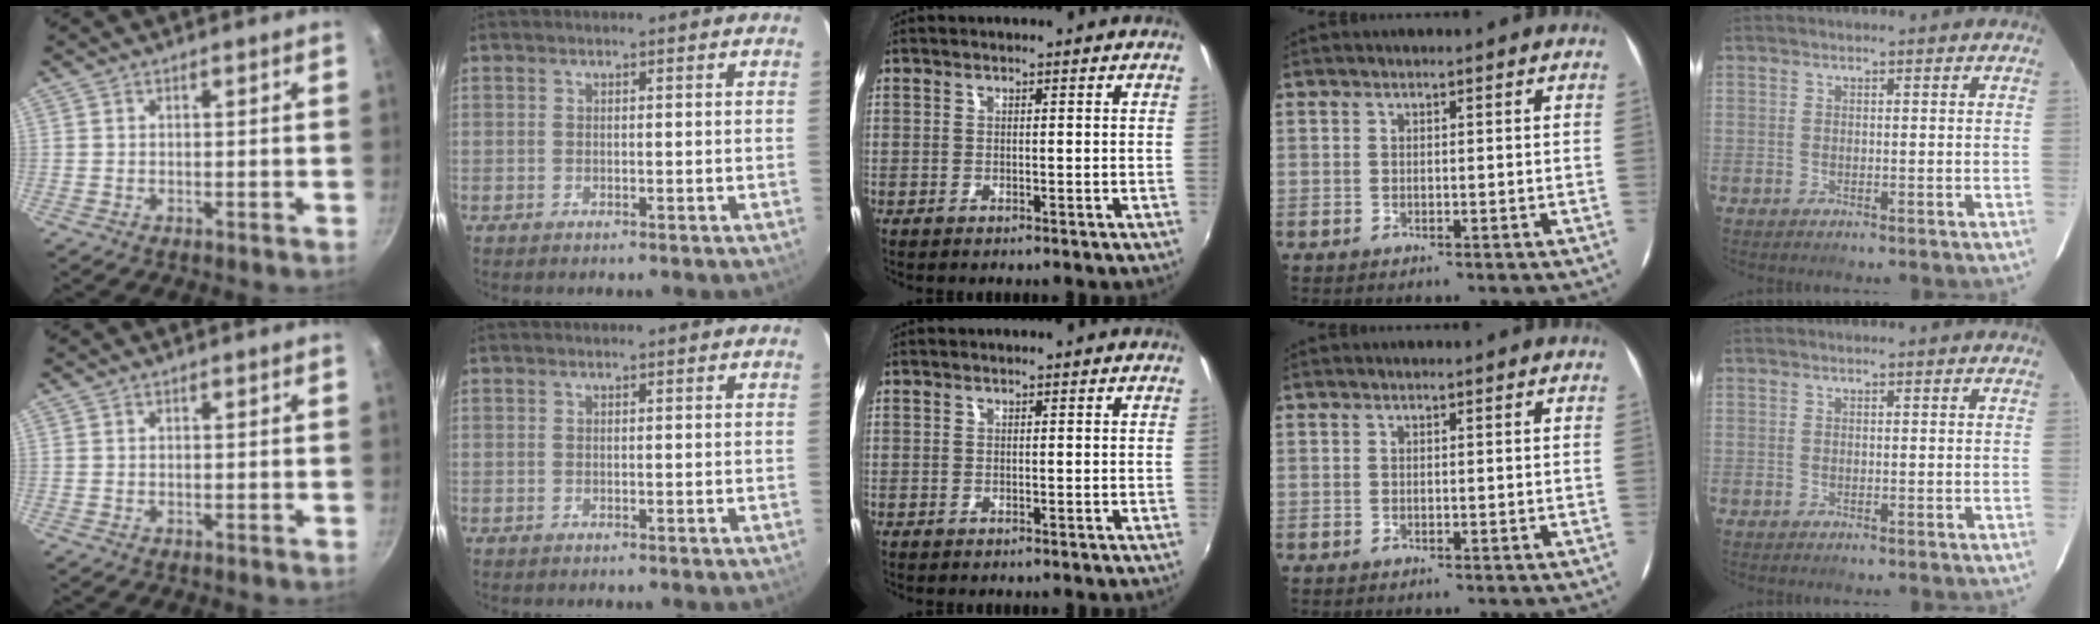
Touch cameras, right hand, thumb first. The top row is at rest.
{}